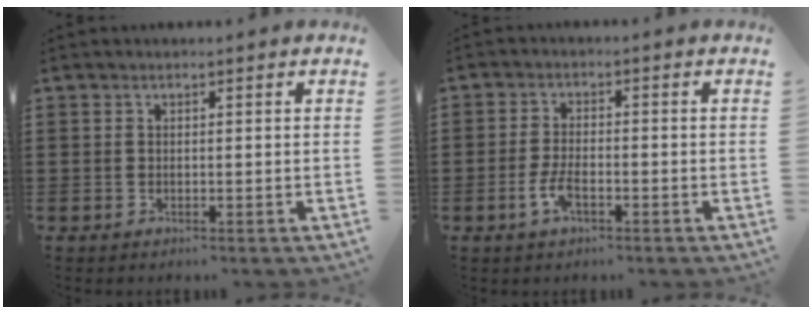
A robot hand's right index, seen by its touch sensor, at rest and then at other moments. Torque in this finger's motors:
{"motor_torque": [2.14, 0.00, 0.10, 0.07]}